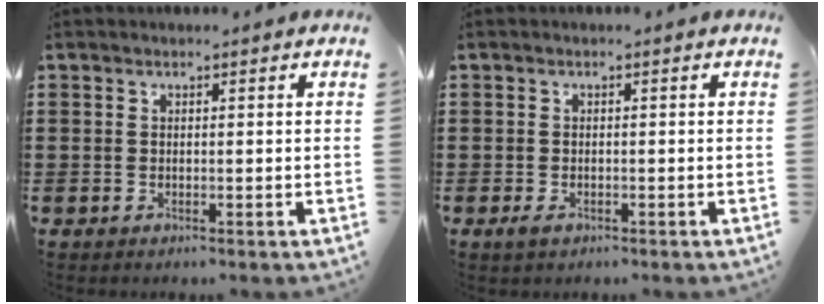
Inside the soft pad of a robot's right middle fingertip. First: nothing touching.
{"total": 0.9, "force": [-0.4, 0.4, 0.6], "torque": [-0.012, -0.002, -0.008]}